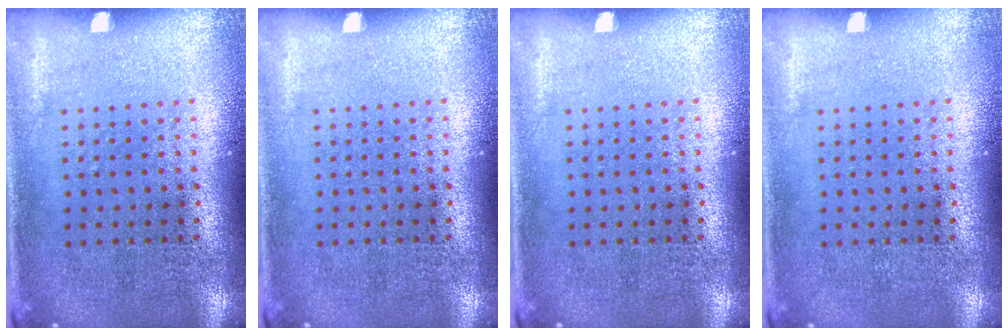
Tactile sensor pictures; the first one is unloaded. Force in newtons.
{"total": 0.0}
{"total": 0.0}
{"total": 0.0}